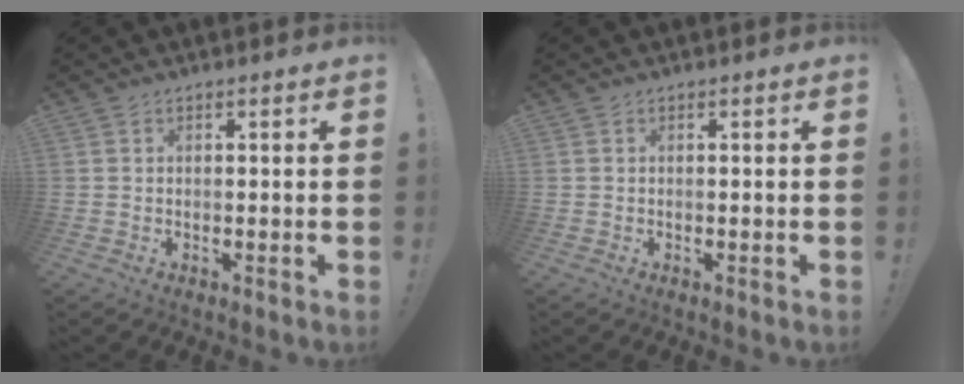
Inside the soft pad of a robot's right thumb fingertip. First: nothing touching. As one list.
[{"total": 0.0}]